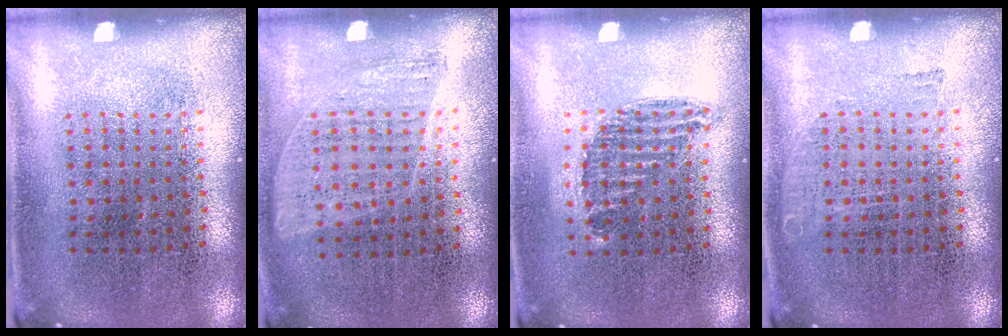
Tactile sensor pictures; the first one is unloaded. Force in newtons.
{"total": 0.5, "press": 0.4, "slide": 0.4}
{"total": 0.8, "press": 0.7, "slide": 0.5}
{"total": 0.5, "press": 0.5, "slide": 0.1}